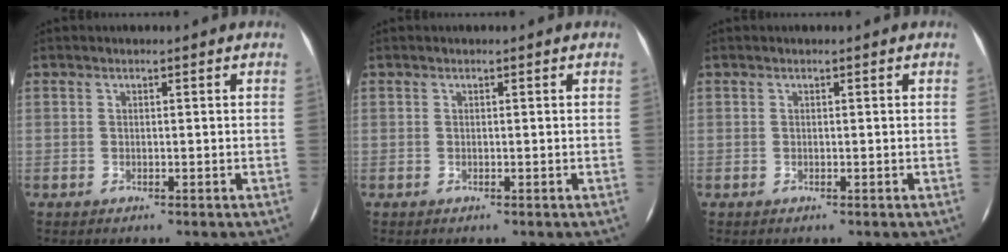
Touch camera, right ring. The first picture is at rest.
{"total": 0.0}
{"total": 0.0}